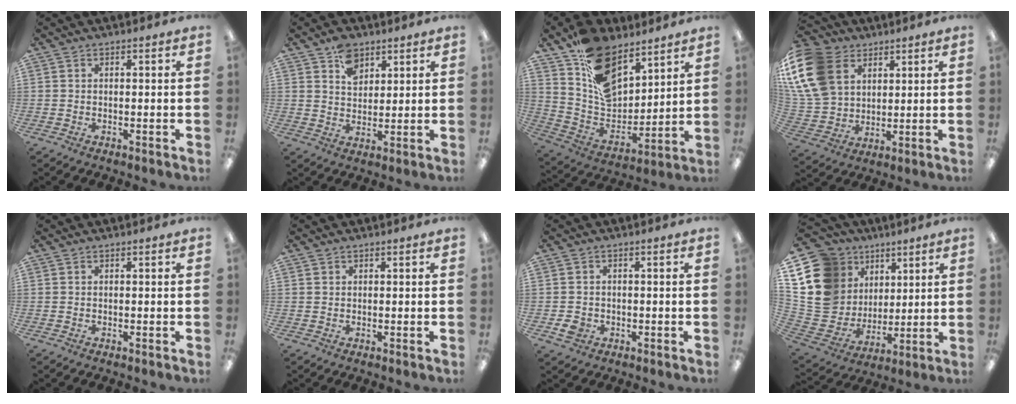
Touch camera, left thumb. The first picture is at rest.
{"total": 6.8, "force": [4.3, 4.6, 2.6], "torque": [-0.036, -0.010, 0.076]}
{"total": 16.1, "force": [10.0, 9.3, 8.6], "torque": [-0.157, -0.052, 0.192]}
{"total": 18.0, "force": [7.5, 13.1, 9.8], "torque": [-0.237, -0.017, 0.145]}
{"total": 0.0}
{"total": 0.8, "force": [0.5, 0.6, 0.0], "torque": [0.000, 0.002, 0.009]}
{"total": 3.2, "force": [-1.0, 2.8, 1.2], "torque": [-0.024, 0.003, -0.019]}
{"total": 18.7, "force": [8.9, 14.9, 6.9], "torque": [-0.175, -0.050, 0.186]}